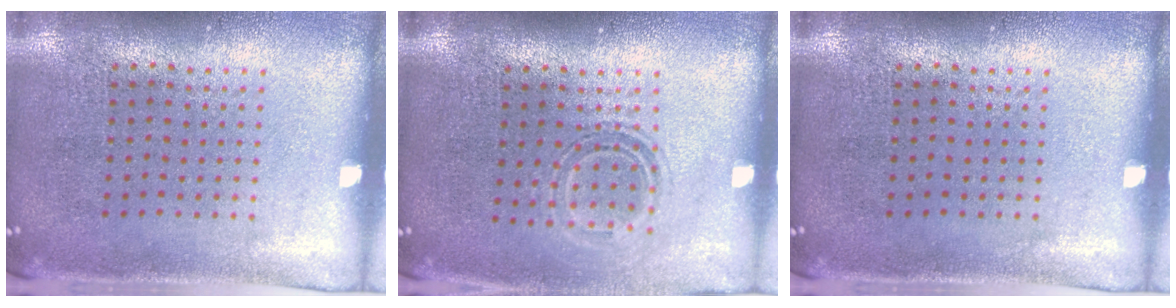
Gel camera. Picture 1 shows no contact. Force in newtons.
{"total": 1.5, "press": 1.2, "slide": 1.0}
{"total": 0.0}